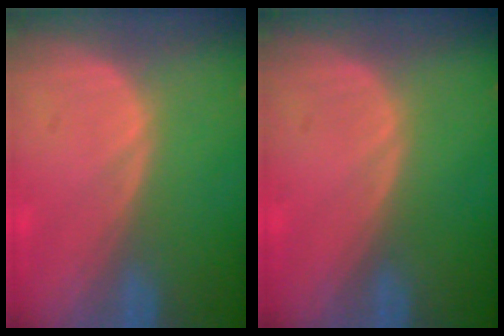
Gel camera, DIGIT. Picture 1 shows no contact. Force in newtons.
{"total": 0.0}